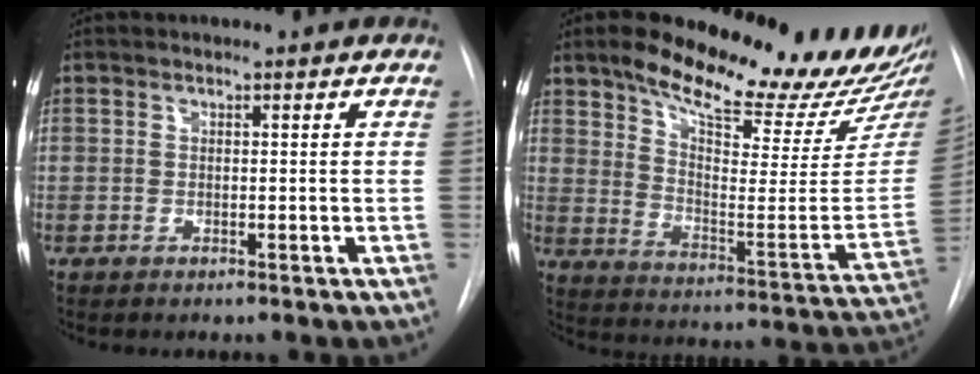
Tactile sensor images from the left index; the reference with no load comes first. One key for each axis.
{"total": 23.9, "fx": 19.9, "fy": 4.1, "fz": 12.6, "tx": -0.188, "ty": -0.065, "tz": 0.269}